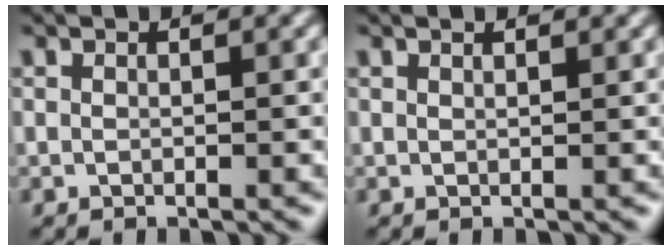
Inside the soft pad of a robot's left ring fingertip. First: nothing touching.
{"total": 1.1, "force": [0.8, 0.5, 0.6], "torque": [0.002, 0.011, -0.006]}